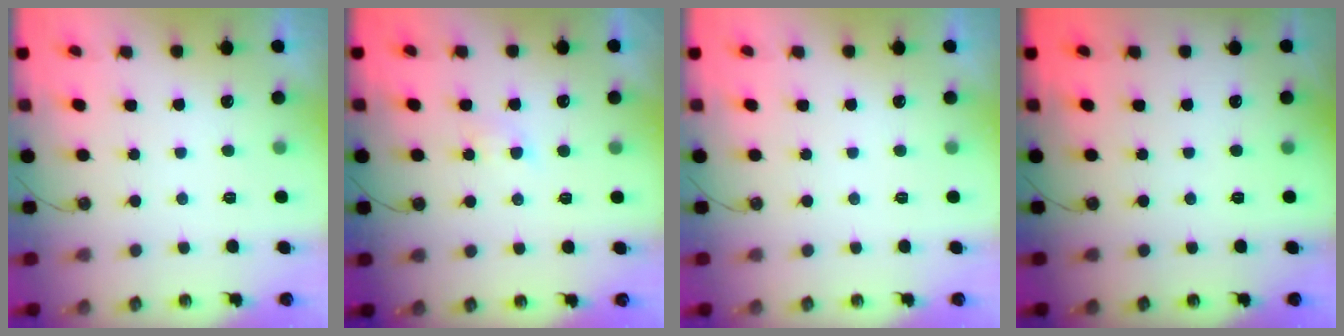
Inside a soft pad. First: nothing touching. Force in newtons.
{"total": 2.9, "press": 2.9, "slide": 0.5}
{"total": 0.0}
{"total": 0.0}